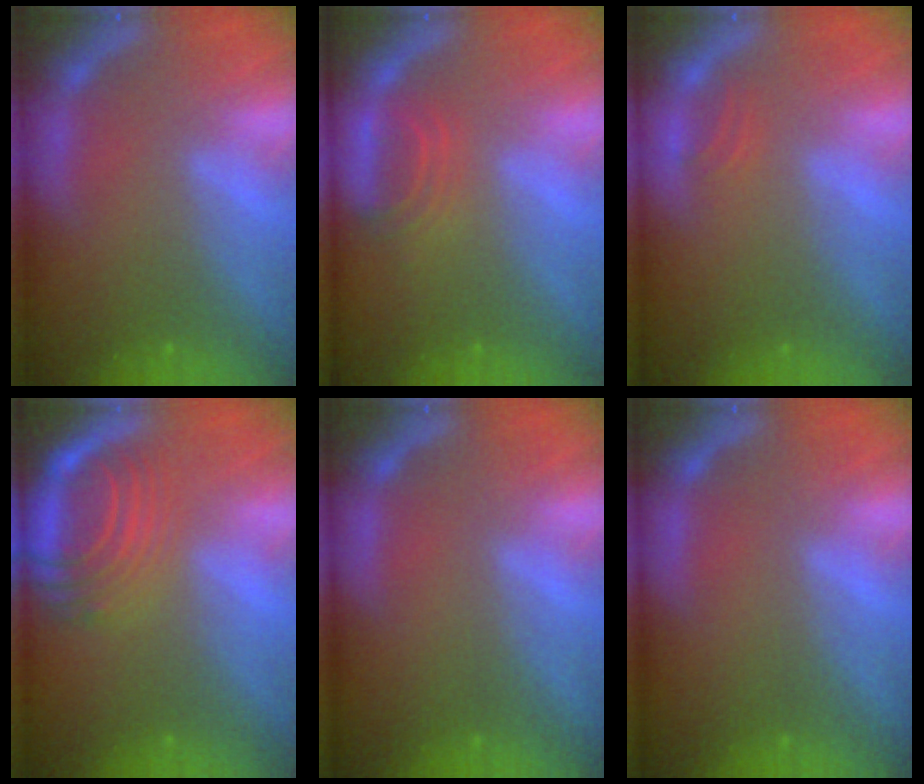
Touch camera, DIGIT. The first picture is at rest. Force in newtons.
{"total": 2.9}
{"total": 0.9}
{"total": 8.1}
{"total": 0.0}
{"total": 0.0}